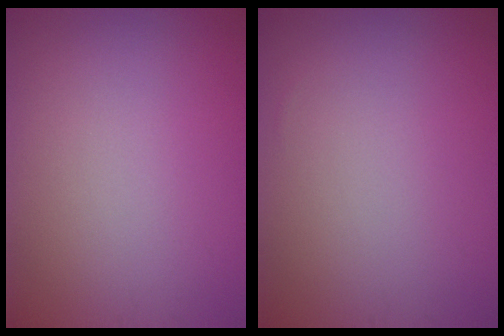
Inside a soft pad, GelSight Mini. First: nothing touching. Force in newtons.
{"total": 0.0}